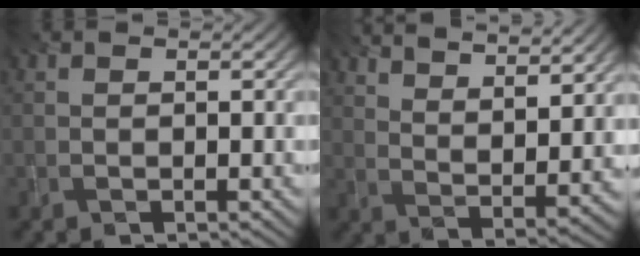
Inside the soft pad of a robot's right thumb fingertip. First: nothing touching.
{"total": 10.6, "force": [8.2, 2.4, 6.3], "torque": [-0.105, -0.010, 0.115]}